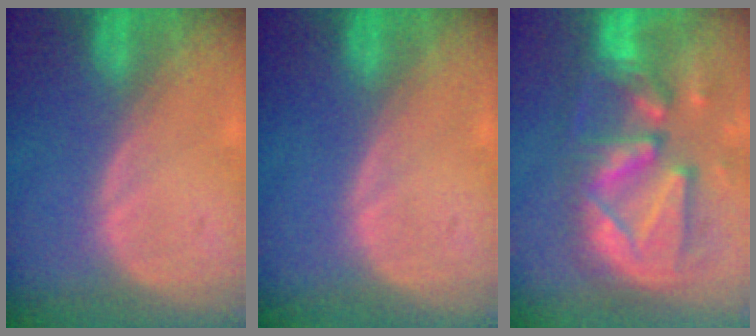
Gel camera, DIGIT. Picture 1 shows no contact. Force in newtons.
{"total": 0.0}
{"total": 13.3, "press": 11.4, "slide": 6.9}